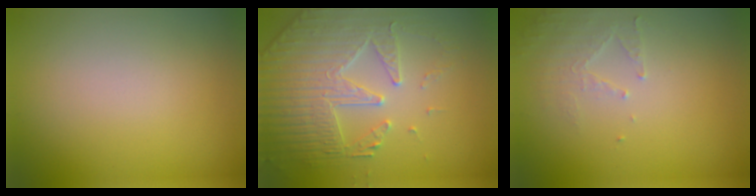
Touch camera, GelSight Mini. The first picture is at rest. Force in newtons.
{"total": 4.9, "press": 4.7, "slide": 1.5}
{"total": 2.0, "press": 1.9, "slide": 0.3}